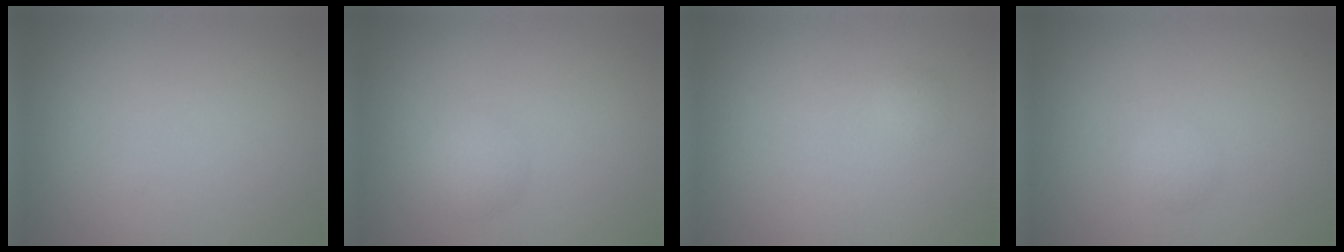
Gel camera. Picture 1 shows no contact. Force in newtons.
{"total": 1.8, "press": 1.8, "slide": 0.0}
{"total": 0.6, "press": 0.6, "slide": 0.0}
{"total": 1.1, "press": 1.1, "slide": 0.0}